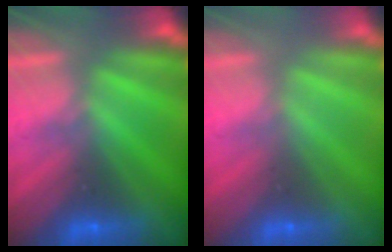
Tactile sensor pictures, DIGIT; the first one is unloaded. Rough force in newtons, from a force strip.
{"total": 3.1}